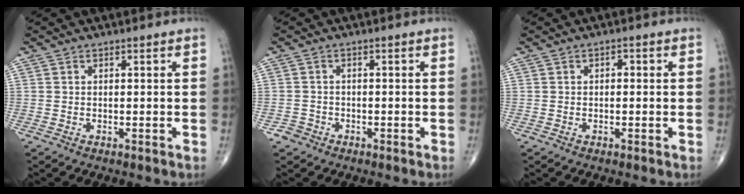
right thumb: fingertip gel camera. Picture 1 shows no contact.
{"total": 1.8, "force": [-1.2, 1.3, -0.2], "torque": [0.010, 0.008, -0.026]}
{"total": 1.4, "force": [0.2, 0.7, 1.1], "torque": [-0.016, 0.006, 0.001]}